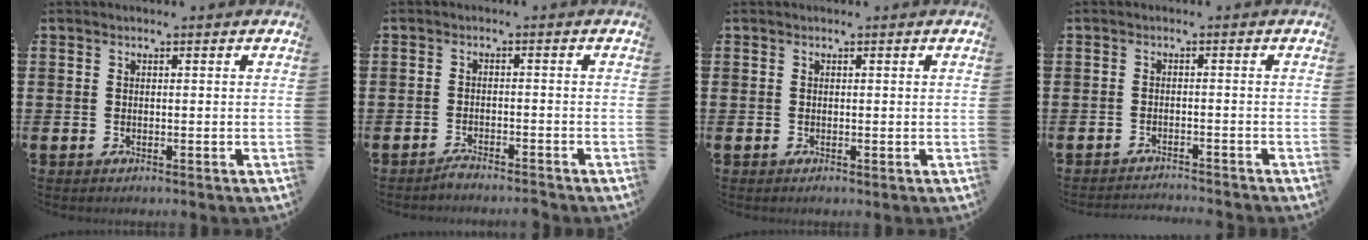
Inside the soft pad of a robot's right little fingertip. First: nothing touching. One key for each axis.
{"total": 1.7, "fx": -1.7, "fy": -0.1, "fz": 0.2, "tx": -0.007, "ty": 0.007, "tz": -0.034}
{"total": 0.0}
{"total": 1.7, "fx": -1.7, "fy": -0.2, "fz": 0.0, "tx": -0.001, "ty": 0.004, "tz": -0.035}